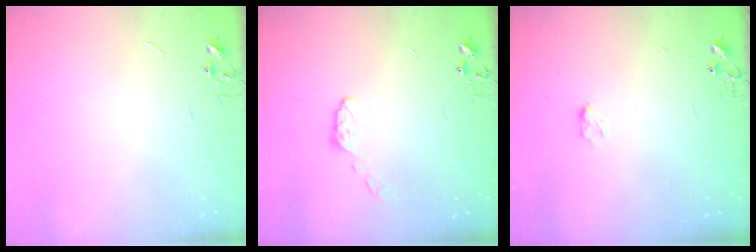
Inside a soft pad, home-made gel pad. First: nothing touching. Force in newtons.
{"total": 5.5, "press": 5.4, "slide": 0.9}
{"total": 3.7, "press": 3.7, "slide": 0.5}